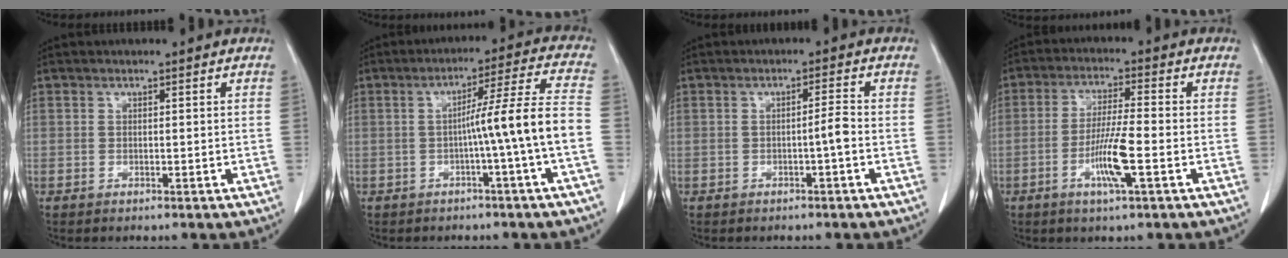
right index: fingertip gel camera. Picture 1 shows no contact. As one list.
[{"total": 9.5, "force": [-2.3, -2.1, 9.0], "torque": [-0.136, 0.020, -0.032]}, {"total": 2.2, "force": [-0.8, -0.3, 2.0], "torque": [-0.031, 0.001, -0.014]}, {"total": 7.5, "force": [-2.6, 0.0, 7.0], "torque": [-0.137, -0.009, -0.049]}]